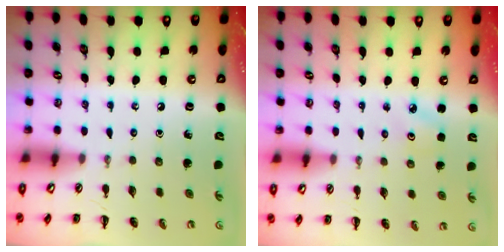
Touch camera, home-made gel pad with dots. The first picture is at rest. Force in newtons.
{"total": 2.1, "press": 2.0, "slide": 0.6}